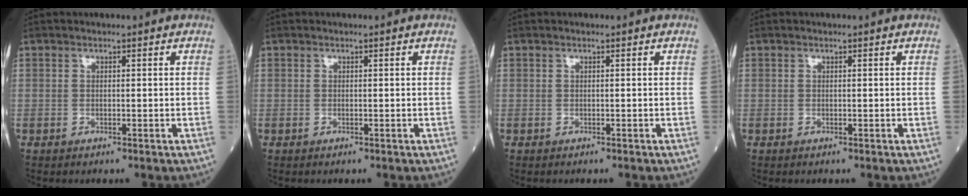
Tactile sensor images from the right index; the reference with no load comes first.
{"total": 0.0}
{"total": 0.0}
{"total": 0.0}